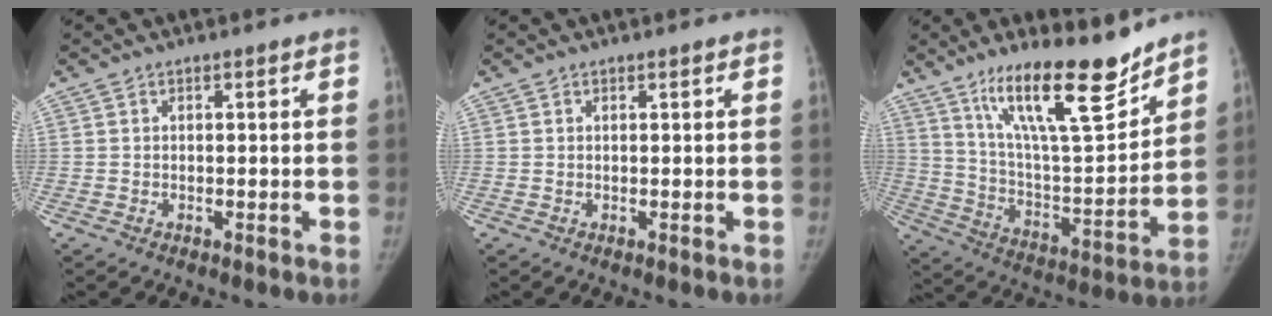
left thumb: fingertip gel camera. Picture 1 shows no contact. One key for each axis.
{"total": 0.0}
{"total": 20.5, "fx": 14.8, "fy": 4.8, "fz": 13.4, "tx": -0.190, "ty": -0.087, "tz": 0.258}